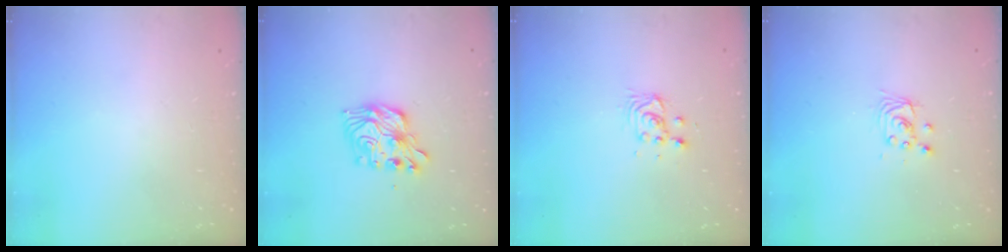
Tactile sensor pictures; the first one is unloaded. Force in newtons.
{"total": 11.8, "press": 11.8, "slide": 0.4}
{"total": 3.4, "press": 3.4, "slide": 0.4}
{"total": 2.7, "press": 2.7, "slide": 0.2}